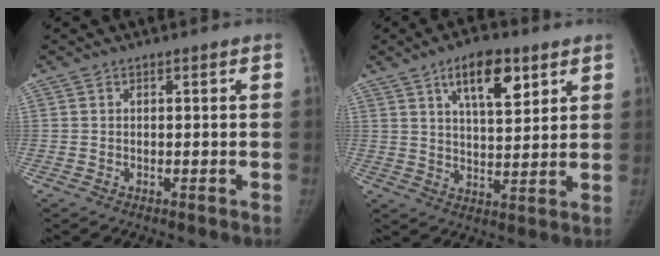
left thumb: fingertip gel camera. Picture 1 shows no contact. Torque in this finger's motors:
{"motor_torque": [0.29, -0.11, 0.89, -0.67, 0.26]}